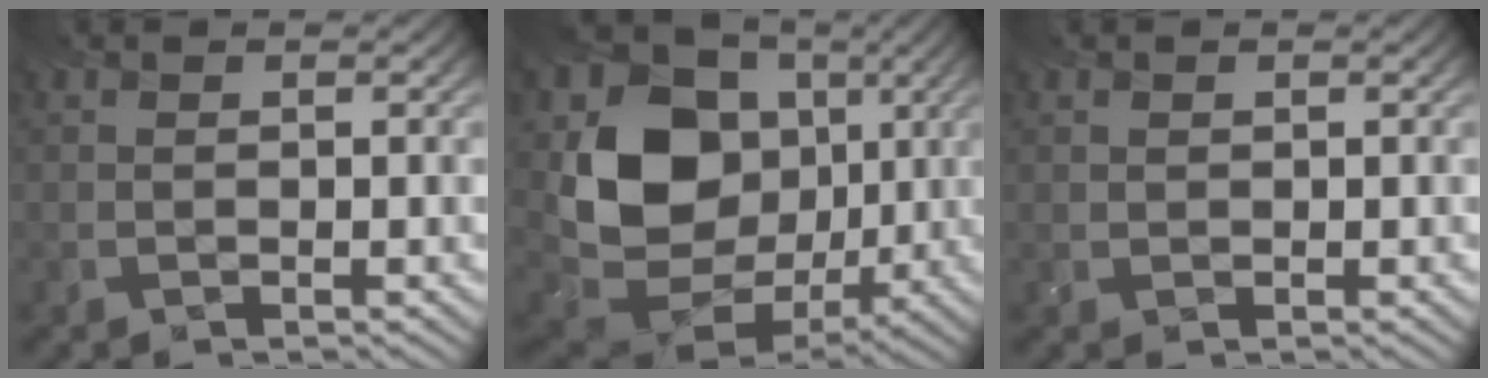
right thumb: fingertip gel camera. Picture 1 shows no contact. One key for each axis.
{"total": 16.1, "fx": 1.6, "fy": 13.1, "fz": 9.2, "tx": -0.211, "ty": -0.023, "tz": 0.037}
{"total": 0.6, "fx": 0.3, "fy": 0.5, "fz": 0.1, "tx": -0.005, "ty": -0.003, "tz": 0.008}